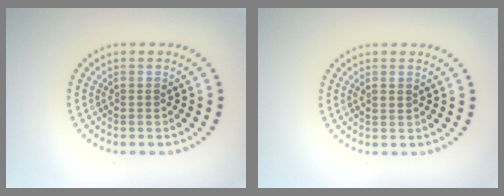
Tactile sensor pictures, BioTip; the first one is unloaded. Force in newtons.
{"total": 1.0, "press": 1.0, "slide": 0.1}